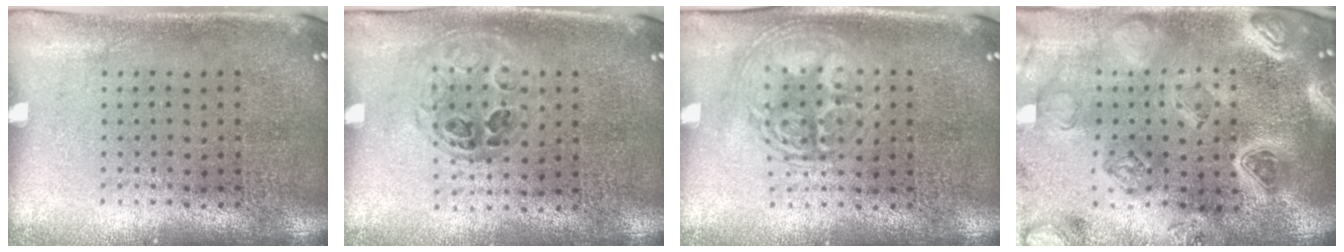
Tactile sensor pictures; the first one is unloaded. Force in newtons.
{"total": 0.9, "press": 0.9, "slide": 0.2}
{"total": 2.0, "press": 1.9, "slide": 0.3}
{"total": 3.7, "press": 3.5, "slide": 1.3}